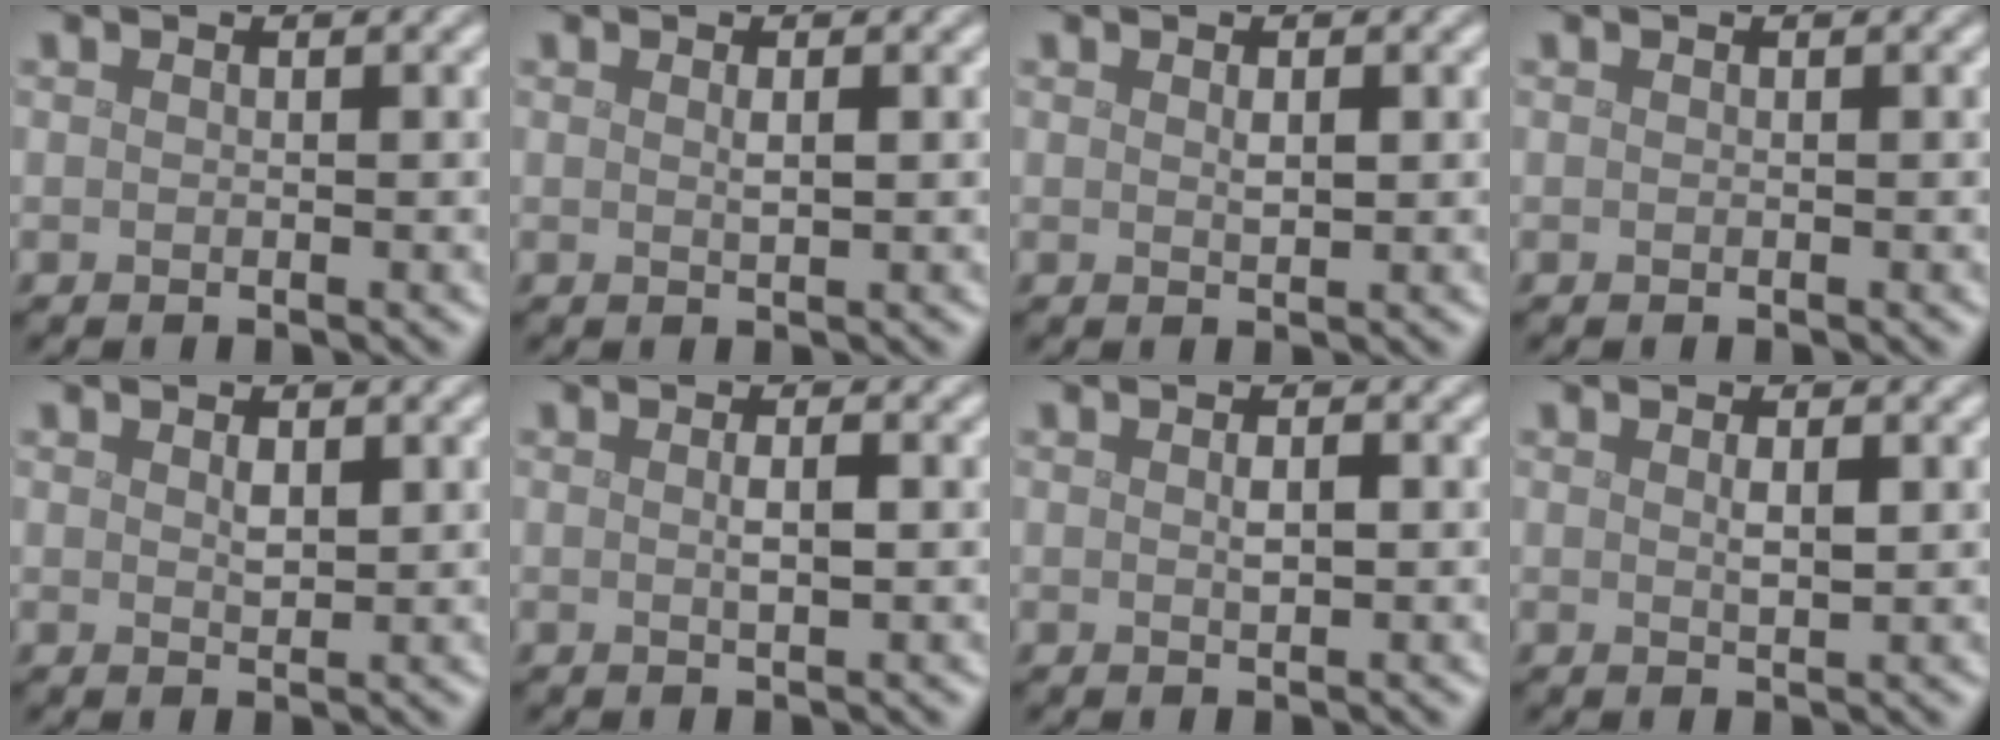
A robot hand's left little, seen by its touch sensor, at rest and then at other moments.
{"total": 0.9, "force": [0.3, 0.2, 0.8], "torque": [-0.017, 0.001, 0.005]}
{"total": 1.1, "force": [0.3, 0.5, 1.0], "torque": [-0.021, -0.001, 0.007]}
{"total": 0.0}
{"total": 1.3, "force": [0.5, 0.6, 1.0], "torque": [-0.019, -0.002, 0.012]}
{"total": 1.5, "force": [0.1, 0.3, 1.4], "torque": [-0.027, 0.001, 0.001]}
{"total": 1.3, "force": [0.2, 0.5, 1.2], "torque": [-0.023, 0.000, 0.003]}
{"total": 1.4, "force": [0.4, 0.4, 1.3], "torque": [-0.027, -0.001, 0.008]}